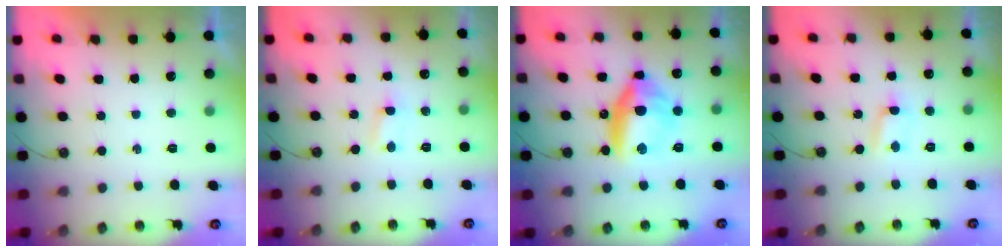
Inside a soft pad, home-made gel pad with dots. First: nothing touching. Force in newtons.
{"total": 1.0, "press": 1.0, "slide": 0.1}
{"total": 11.9, "press": 11.6, "slide": 2.6}
{"total": 2.5, "press": 2.5, "slide": 0.3}